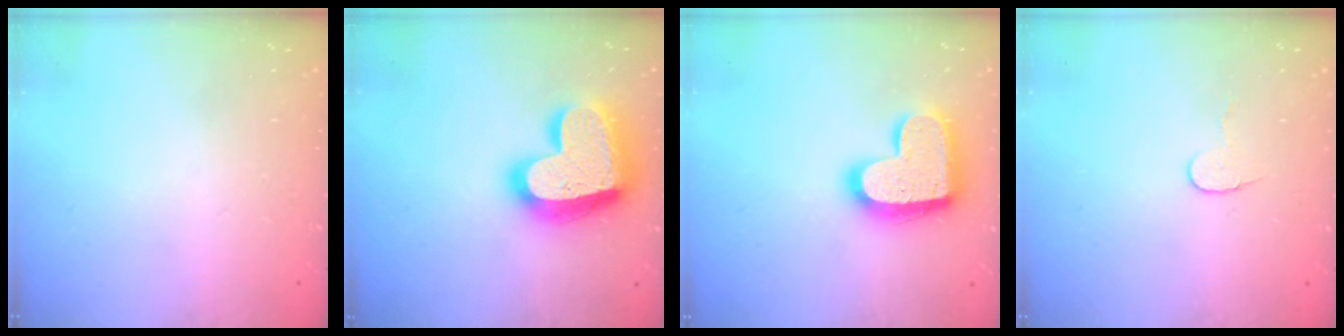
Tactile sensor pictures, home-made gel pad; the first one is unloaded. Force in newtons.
{"total": 24.6, "press": 24.5, "slide": 1.9}
{"total": 19.3, "press": 19.3, "slide": 1.3}
{"total": 5.6, "press": 5.6, "slide": 0.5}